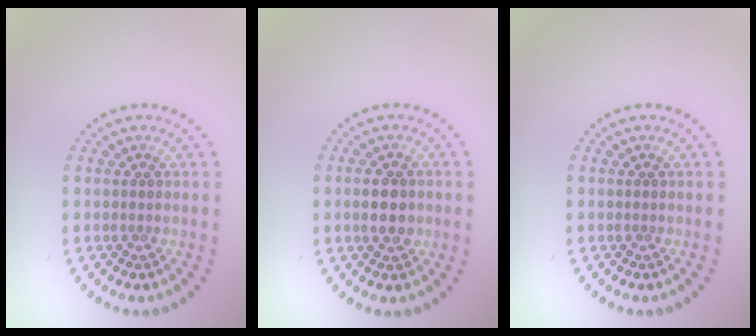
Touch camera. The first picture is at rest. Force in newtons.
{"total": 2.9, "press": 2.9, "slide": 0.1}
{"total": 0.0}